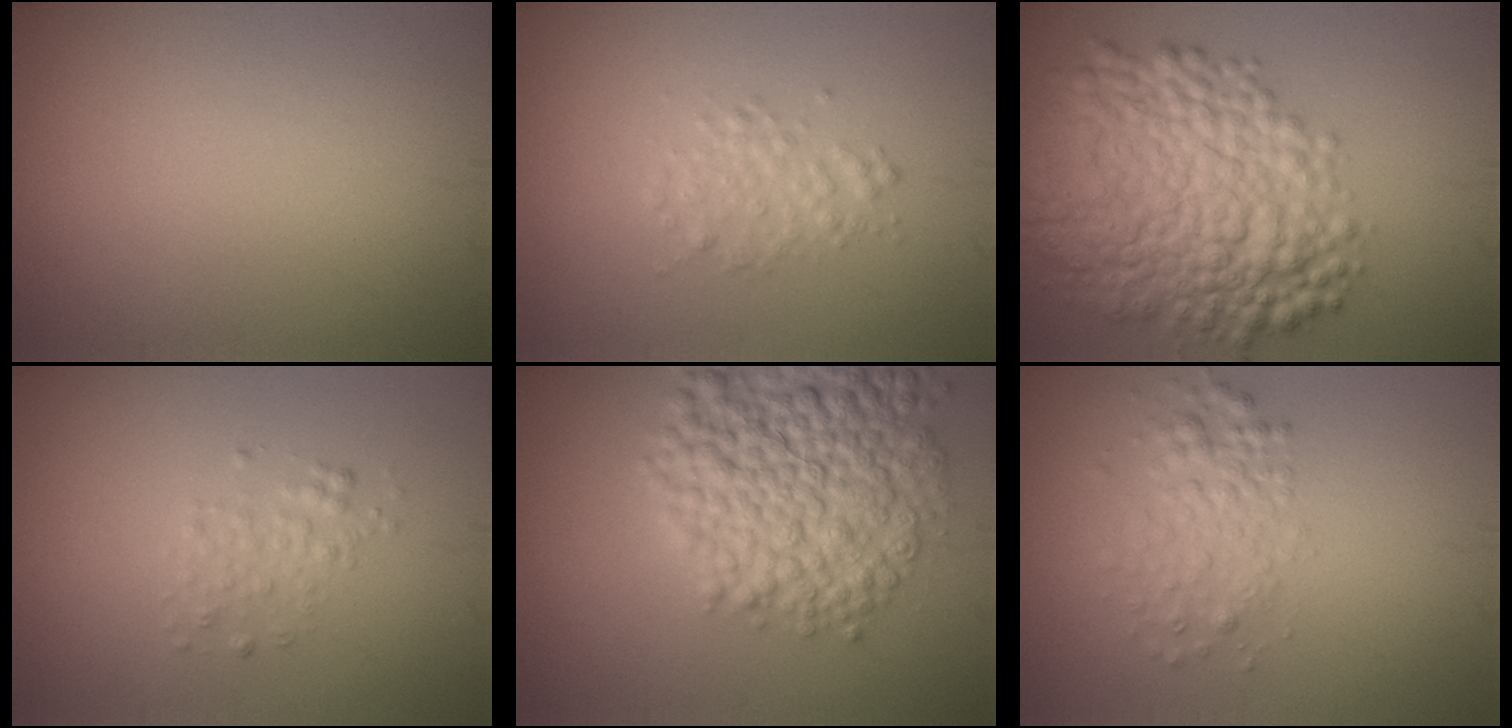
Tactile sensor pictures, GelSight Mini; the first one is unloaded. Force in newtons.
{"total": 2.0, "press": 2.0, "slide": 0.0}
{"total": 11.1, "press": 11.1, "slide": 0.2}
{"total": 1.5, "press": 1.5, "slide": 0.0}
{"total": 9.7, "press": 9.7, "slide": 0.4}
{"total": 2.8, "press": 2.8, "slide": 0.1}